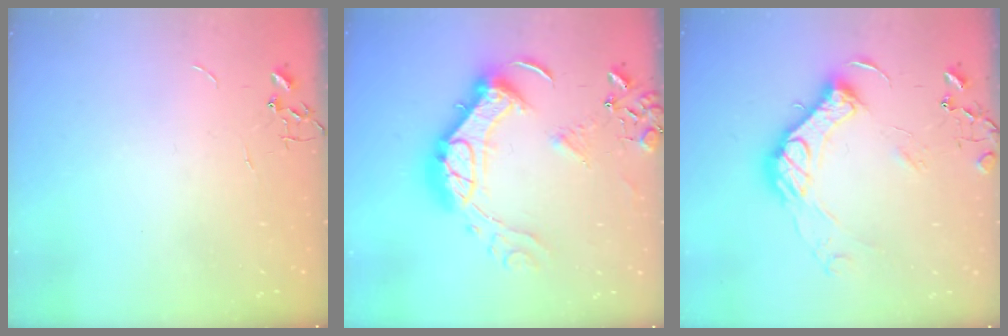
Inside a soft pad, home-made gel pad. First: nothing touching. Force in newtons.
{"total": 20.8, "press": 20.7, "slide": 1.7}
{"total": 15.5, "press": 15.4, "slide": 1.7}